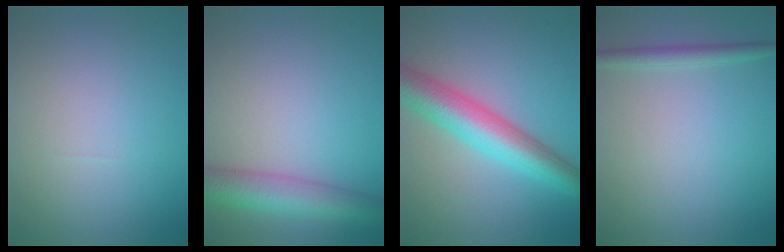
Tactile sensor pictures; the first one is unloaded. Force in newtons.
{"total": 5.7, "press": 5.7, "slide": 0.3}
{"total": 7.0, "press": 7.0, "slide": 0.3}
{"total": 1.7, "press": 1.7, "slide": 0.0}